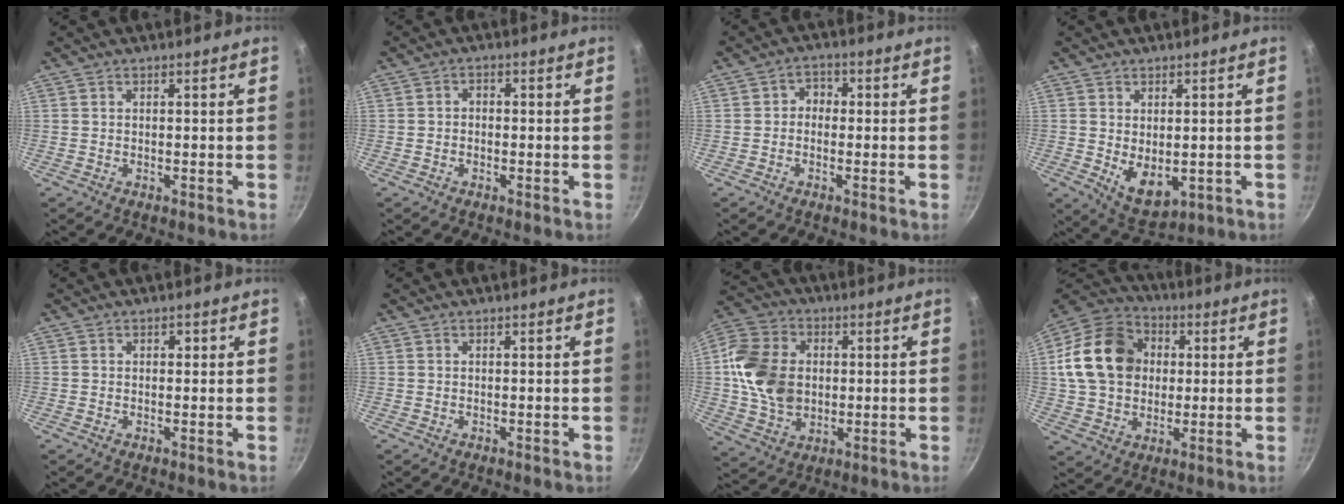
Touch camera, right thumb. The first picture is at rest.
{"total": 1.7, "force": [-0.6, 1.3, 0.8], "torque": [-0.013, 0.009, -0.014]}
{"total": 3.0, "force": [-0.5, 2.6, 1.5], "torque": [0.001, 0.011, -0.017]}
{"total": 7.0, "force": [-0.1, 4.4, 5.5], "torque": [-0.073, -0.021, 0.017]}
{"total": 0.9, "force": [0.2, 0.8, 0.5], "torque": [-0.001, 0.003, 0.002]}
{"total": 0.0}
{"total": 15.7, "force": [1.0, 12.1, 10.0], "torque": [-0.164, 0.006, 0.015]}
{"total": 18.8, "force": [2.7, 14.8, 11.2], "torque": [-0.174, 0.022, 0.040]}